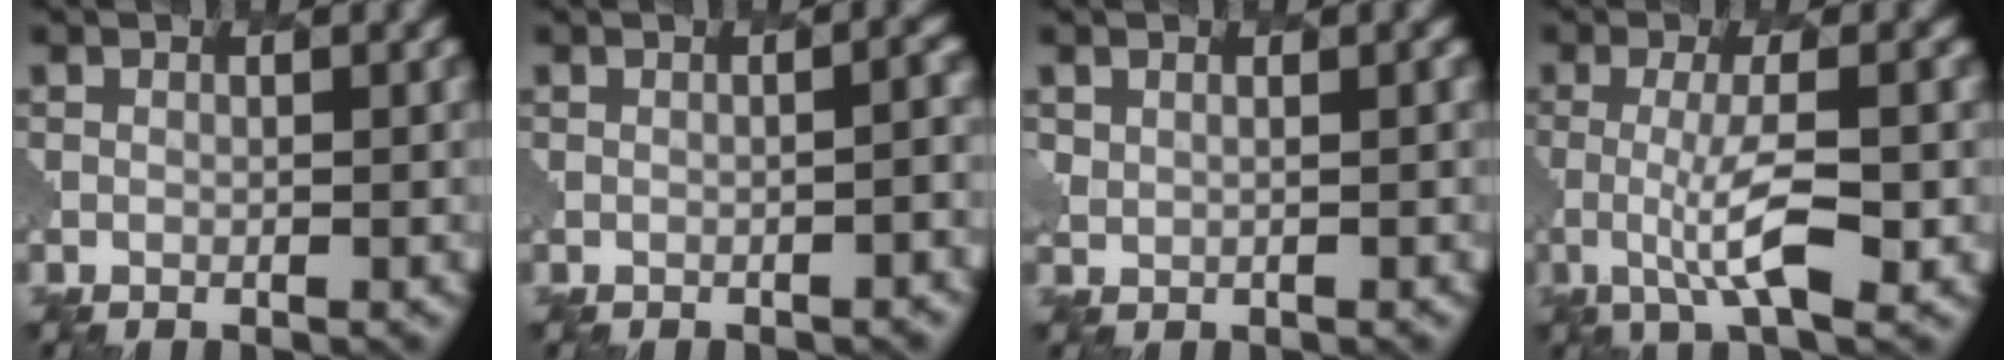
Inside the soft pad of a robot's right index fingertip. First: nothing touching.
{"total": 2.9, "force": [-0.6, 0.9, 2.7], "torque": [-0.003, 0.012, -0.014]}
{"total": 1.5, "force": [1.5, 0.4, -0.3], "torque": [-0.002, 0.008, 0.016]}
{"total": 2.6, "force": [-0.1, -0.7, 2.5], "torque": [-0.071, 0.018, -0.036]}